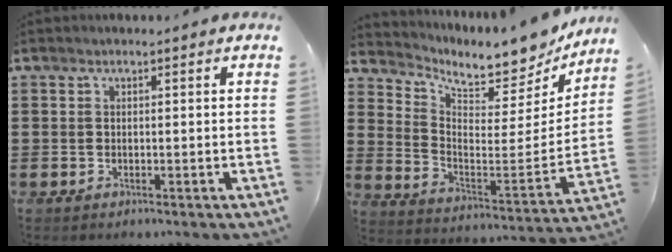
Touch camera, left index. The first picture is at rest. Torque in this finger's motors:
{"motor_torque": [2.14, 0.00, 0.11, 0.02]}